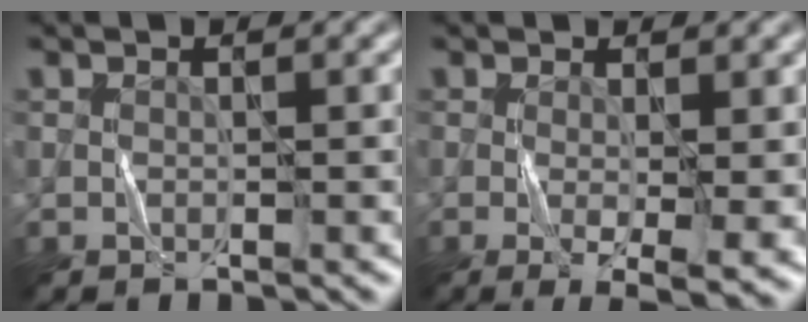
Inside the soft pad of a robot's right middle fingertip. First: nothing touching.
{"total": 4.6, "force": [-0.7, 0.9, 4.5], "torque": [-0.074, -0.016, -0.005]}